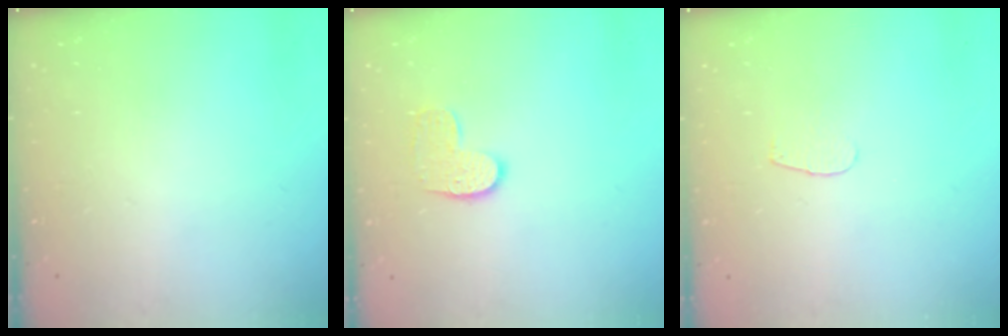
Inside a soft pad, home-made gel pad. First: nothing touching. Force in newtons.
{"total": 7.3, "press": 7.3, "slide": 0.2}
{"total": 3.3, "press": 3.3, "slide": 0.3}